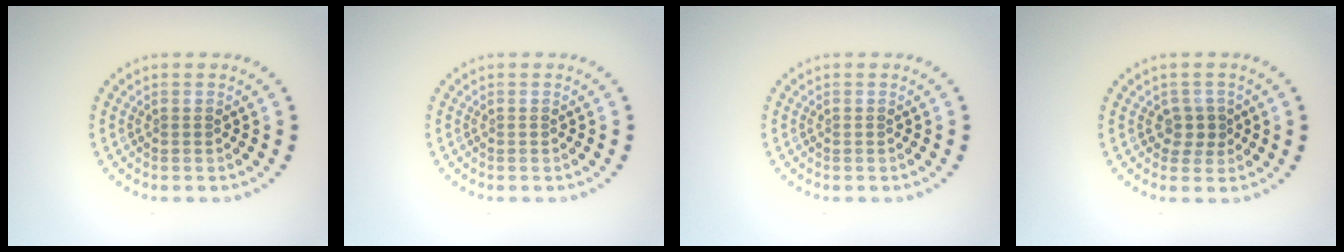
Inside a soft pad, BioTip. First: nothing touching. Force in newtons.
{"total": 0.0}
{"total": 0.0}
{"total": 1.8, "press": 1.5, "slide": 1.0}